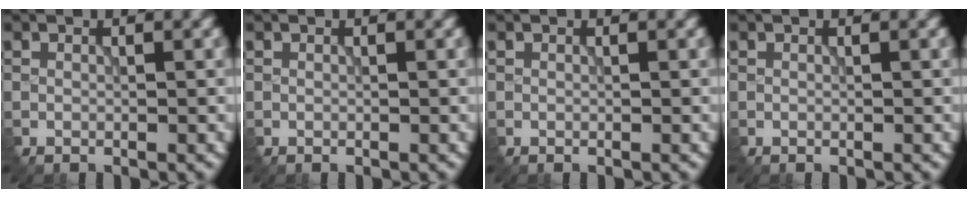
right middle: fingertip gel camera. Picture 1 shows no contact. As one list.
[{"total": 0.0}, {"total": 0.0}, {"total": 0.0}]